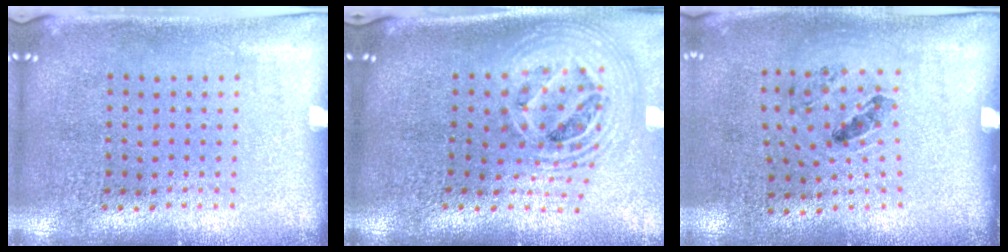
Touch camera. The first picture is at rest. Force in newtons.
{"total": 2.5, "press": 1.9, "slide": 1.7}
{"total": 1.2, "press": 0.7, "slide": 0.9}